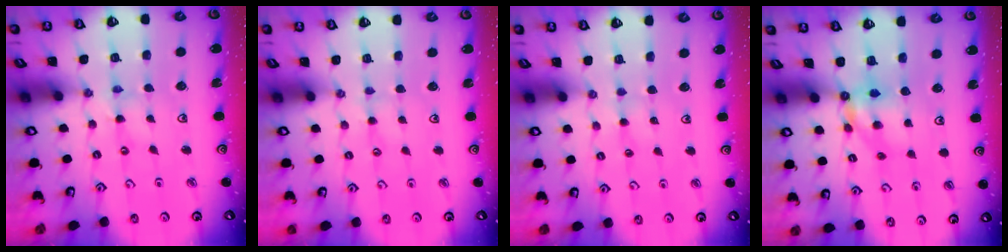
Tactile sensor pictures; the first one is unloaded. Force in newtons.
{"total": 1.5, "press": 1.4, "slide": 0.3}
{"total": 1.6, "press": 1.6, "slide": 0.3}
{"total": 8.3, "press": 8.3, "slide": 0.4}